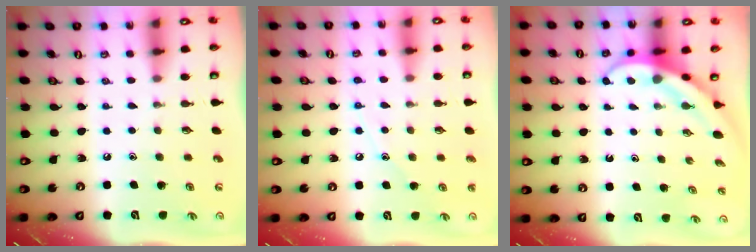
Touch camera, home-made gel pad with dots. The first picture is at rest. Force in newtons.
{"total": 7.2, "press": 7.2, "slide": 0.5}
{"total": 4.0, "press": 4.0, "slide": 0.4}